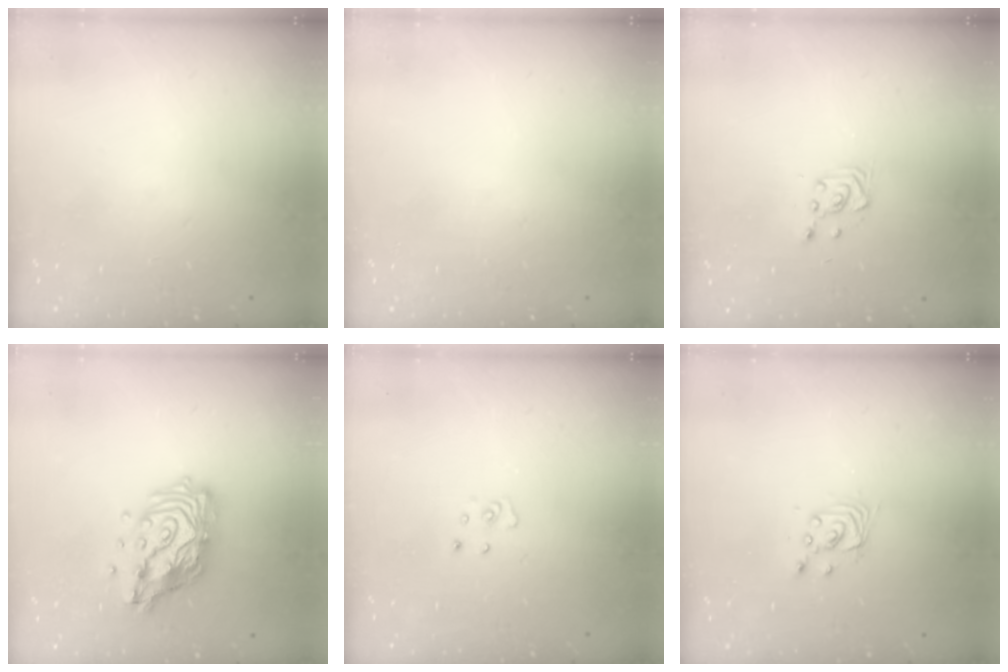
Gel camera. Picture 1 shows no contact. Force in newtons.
{"total": 0.0}
{"total": 2.8, "press": 2.7, "slide": 0.7}
{"total": 15.3, "press": 15.2, "slide": 1.2}
{"total": 3.9, "press": 3.9, "slide": 0.3}
{"total": 2.7, "press": 2.7, "slide": 0.2}